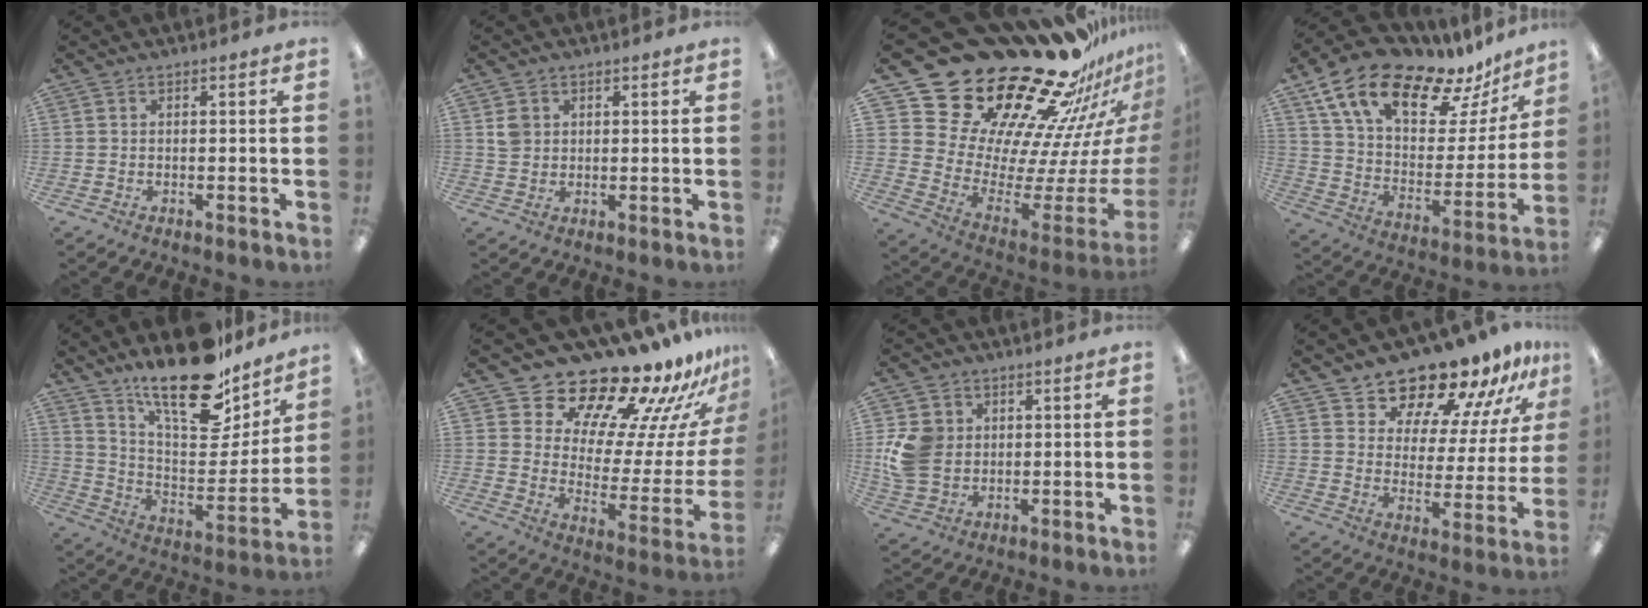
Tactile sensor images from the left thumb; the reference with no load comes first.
{"total": 3.6, "force": [1.3, 3.2, 0.8], "torque": [-0.009, -0.001, 0.021]}
{"total": 34.5, "force": [26.2, 15.6, 16.1], "torque": [-0.196, -0.256, 0.515]}
{"total": 19.9, "force": [14.8, 7.9, 10.7], "torque": [-0.187, -0.104, 0.256]}
{"total": 22.4, "force": [17.6, 7.9, 11.5], "torque": [-0.178, -0.123, 0.303]}
{"total": 19.2, "force": [17.3, 6.1, 5.8], "torque": [-0.086, -0.154, 0.296]}
{"total": 9.6, "force": [1.1, 8.4, 4.4], "torque": [-0.103, 0.012, 0.025]}
{"total": 15.3, "force": [14.0, 4.8, 3.8], "torque": [-0.067, -0.128, 0.247]}